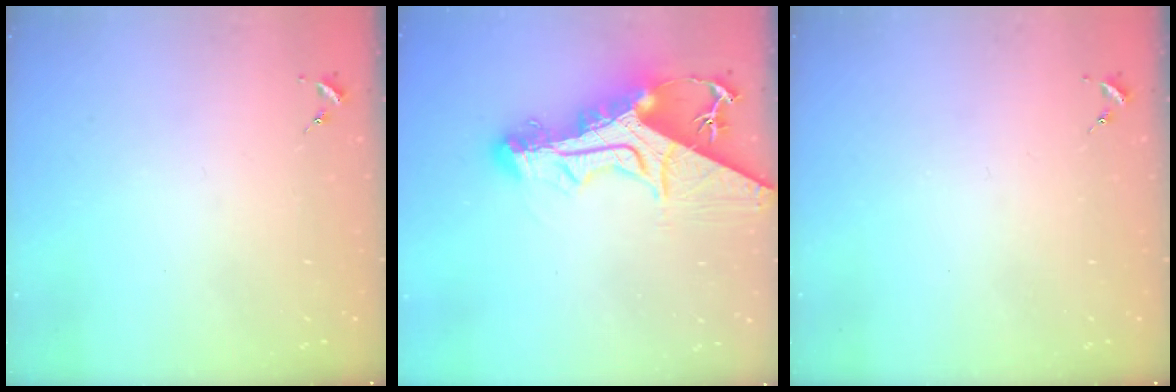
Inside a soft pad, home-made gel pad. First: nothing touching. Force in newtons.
{"total": 19.2, "press": 19.1, "slide": 1.9}
{"total": 0.0}